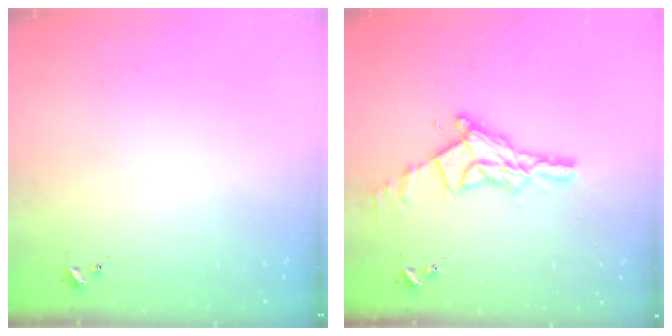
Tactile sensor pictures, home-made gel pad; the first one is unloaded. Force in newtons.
{"total": 14.0, "press": 14.0, "slide": 1.1}